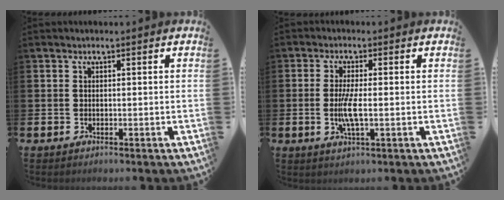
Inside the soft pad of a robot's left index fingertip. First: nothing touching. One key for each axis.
{"total": 3.8, "fx": -0.5, "fy": 0.7, "fz": 3.6, "tx": -0.073, "ty": -0.003, "tz": -0.012}